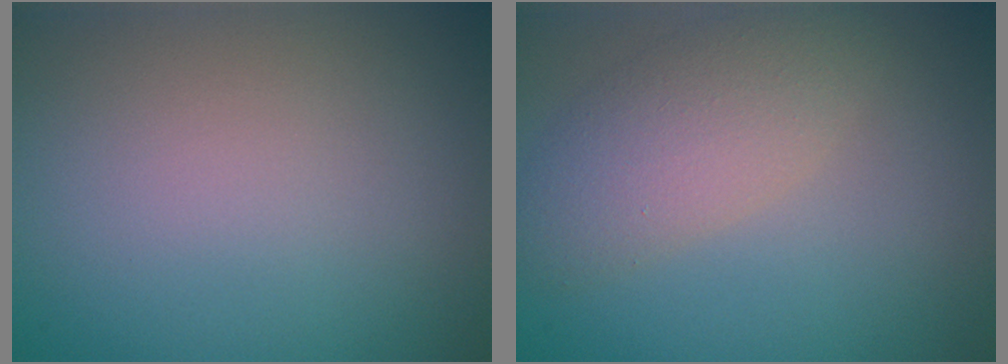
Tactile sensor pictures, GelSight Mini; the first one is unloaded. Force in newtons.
{"total": 4.0, "press": 4.0, "slide": 0.2}